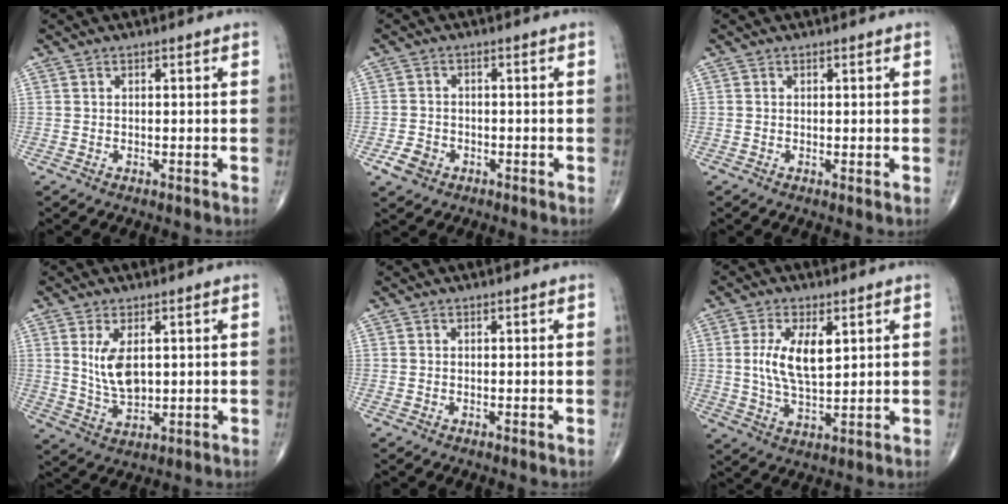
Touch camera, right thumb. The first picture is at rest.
{"total": 3.5, "force": [-1.7, 2.7, 1.5], "torque": [-0.021, 0.011, -0.028]}
{"total": 0.5, "force": [0.1, 0.1, 0.5], "torque": [-0.008, -0.002, -0.001]}
{"total": 7.0, "force": [1.7, 3.6, 5.8], "torque": [-0.102, -0.016, 0.044]}
{"total": 0.0}
{"total": 9.0, "force": [2.2, 4.0, 7.7], "torque": [-0.143, -0.013, 0.045]}